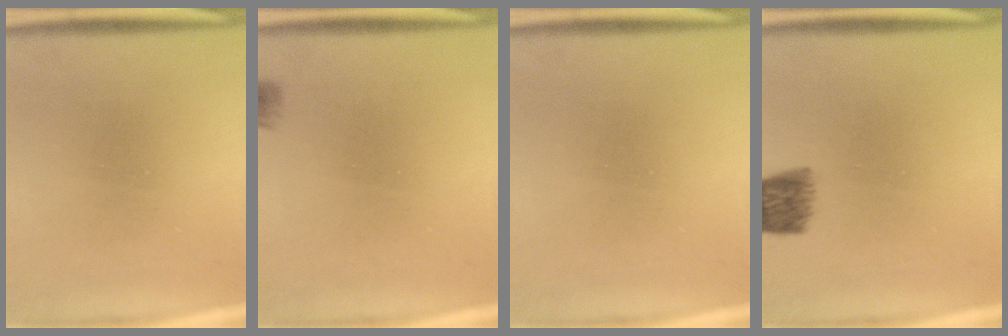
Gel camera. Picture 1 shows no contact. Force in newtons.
{"total": 2.9}
{"total": 0.0}
{"total": 5.7}